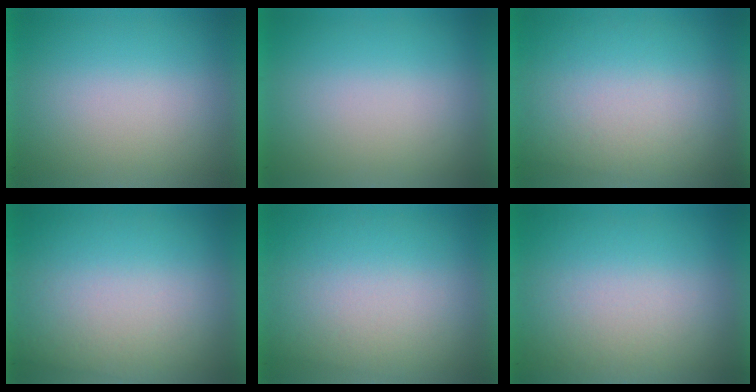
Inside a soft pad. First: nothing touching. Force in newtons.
{"total": 0.0}
{"total": 2.6}
{"total": 3.2}
{"total": 2.6}
{"total": 2.6}